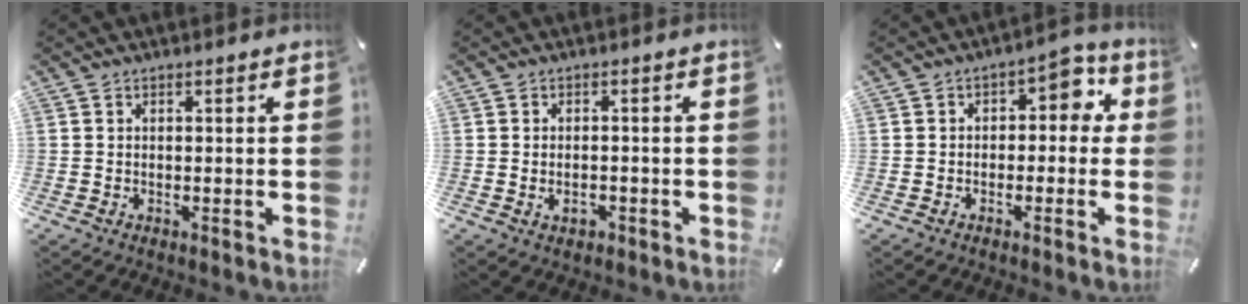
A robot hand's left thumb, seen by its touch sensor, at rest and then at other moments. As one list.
[{"total": 3.0, "force": [-1.0, 2.0, 2.0], "torque": [-0.036, 0.004, -0.014]}, {"total": 5.9, "force": [0.7, 4.0, 4.2], "torque": [-0.055, -0.002, 0.002]}]